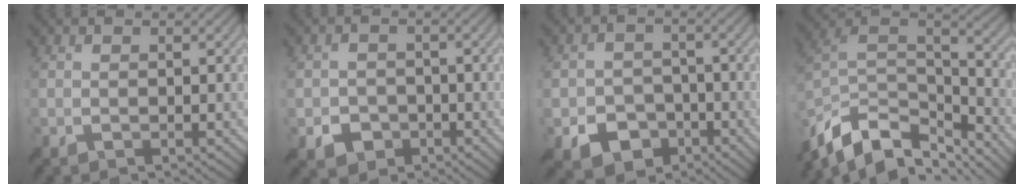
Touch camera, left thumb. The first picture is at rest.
{"total": 3.6, "force": [-1.6, 3.0, 1.1], "torque": [-0.020, -0.010, -0.030]}
{"total": 6.1, "force": [-3.3, 4.7, 2.3], "torque": [-0.043, -0.015, -0.056]}
{"total": 13.9, "force": [-9.7, 6.7, 7.3], "torque": [-0.194, -0.010, -0.168]}